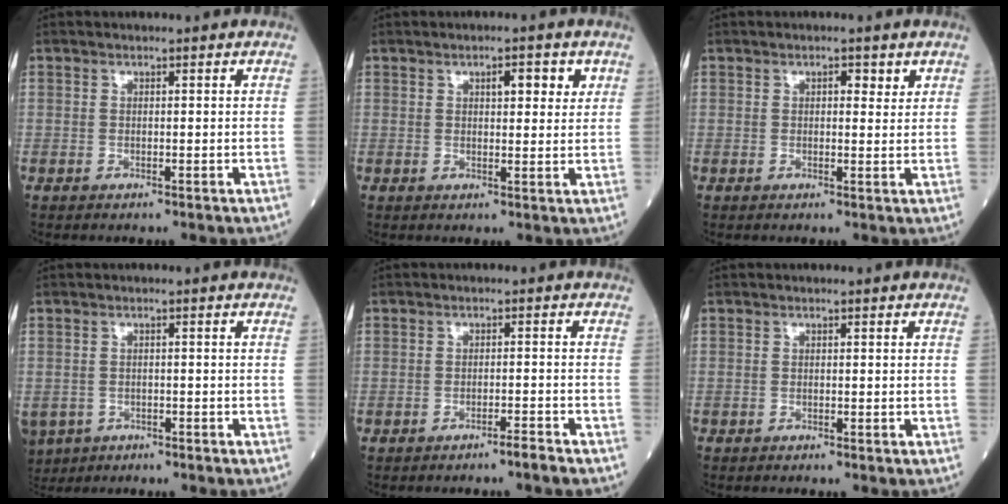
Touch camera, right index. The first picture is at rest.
{"total": 3.7, "force": [1.7, 1.3, 3.0], "torque": [-0.040, 0.003, 0.023]}
{"total": 1.9, "force": [1.0, 0.9, 1.3], "torque": [-0.012, 0.000, 0.011]}
{"total": 6.0, "force": [-4.0, 4.3, 1.4], "torque": [-0.036, -0.001, -0.062]}
{"total": 2.5, "force": [-2.2, -0.5, 1.1], "torque": [-0.017, 0.002, -0.032]}
{"total": 0.9, "force": [-0.8, 0.0, 0.3], "torque": [-0.001, 0.000, -0.012]}